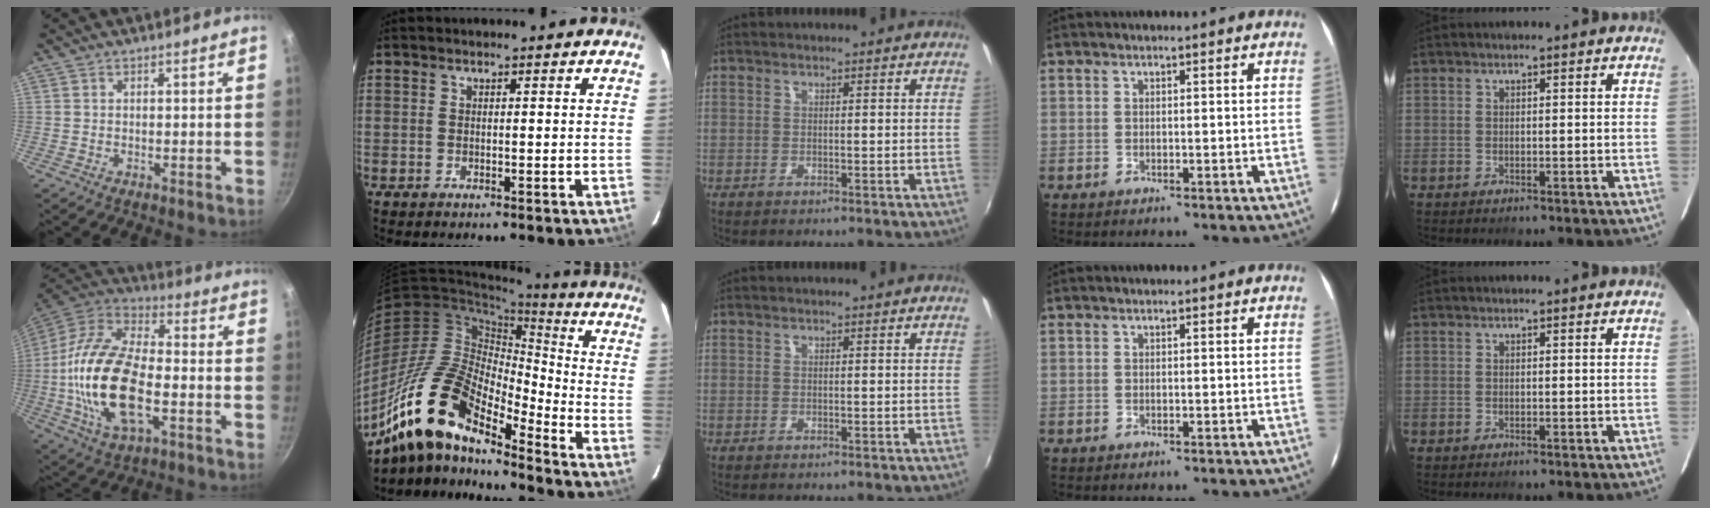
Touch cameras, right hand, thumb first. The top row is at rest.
{"thumb": {"total": 22.3, "force": [-3.9, 11.2, 18.8], "torque": [-0.365, 0.028, -0.082]}, "index": {"total": 18.1, "force": [-13.8, 5.5, 10.4], "torque": [-0.188, -0.008, -0.275]}}